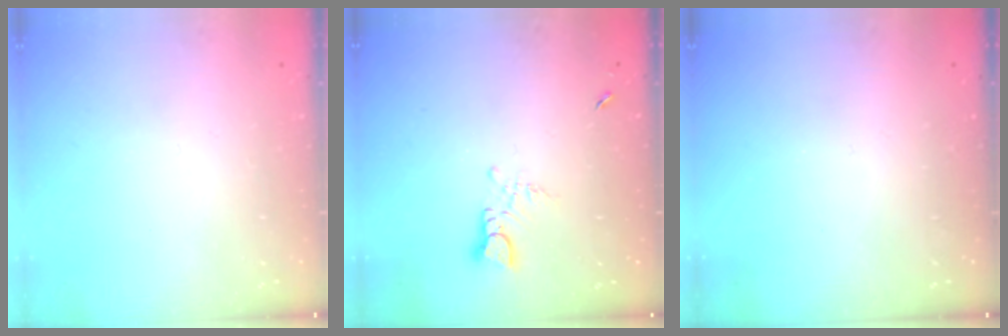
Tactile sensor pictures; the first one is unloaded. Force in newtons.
{"total": 2.7, "press": 2.7, "slide": 0.3}
{"total": 0.0}